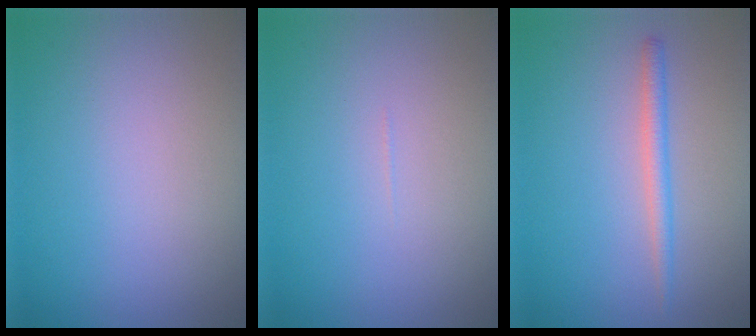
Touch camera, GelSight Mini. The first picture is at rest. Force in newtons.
{"total": 0.0}
{"total": 1.8, "press": 1.8, "slide": 0.1}